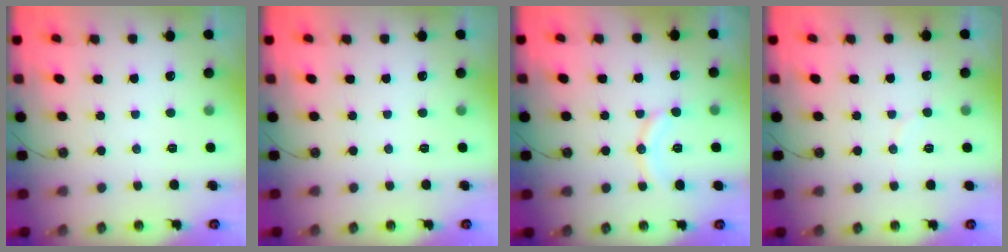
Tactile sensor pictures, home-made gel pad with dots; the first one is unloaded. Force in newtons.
{"total": 0.0}
{"total": 9.3, "press": 9.3, "slide": 0.4}
{"total": 3.0, "press": 3.0, "slide": 0.3}